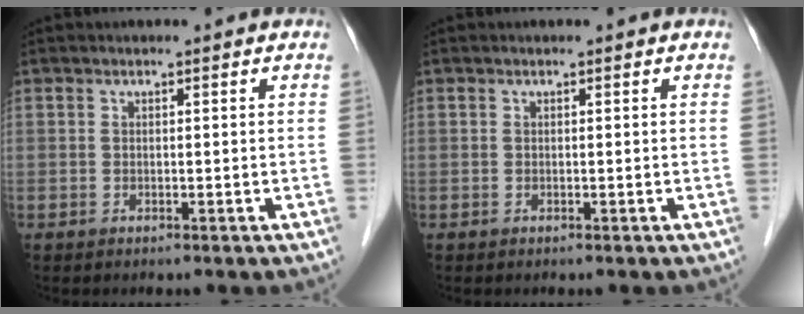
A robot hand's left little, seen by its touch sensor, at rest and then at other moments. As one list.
[{"total": 0.0}]